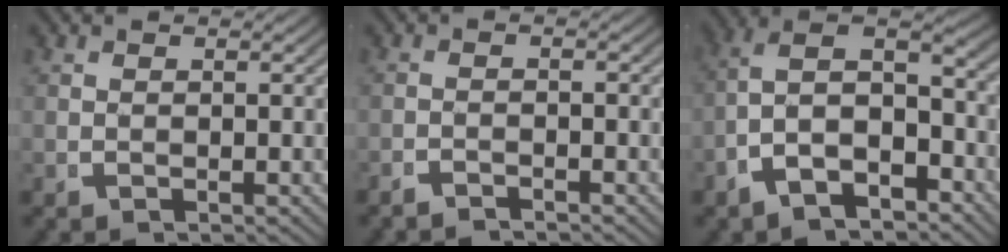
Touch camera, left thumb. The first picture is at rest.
{"total": 1.6, "force": [-1.6, 0.2, 0.1], "torque": [0.003, -0.002, -0.033]}
{"total": 10.9, "force": [-1.6, 8.2, 7.1], "torque": [-0.137, -0.022, -0.035]}